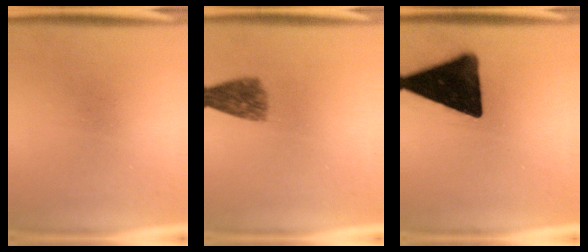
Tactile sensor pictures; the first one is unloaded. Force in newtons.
{"total": 5.0}
{"total": 17.2}